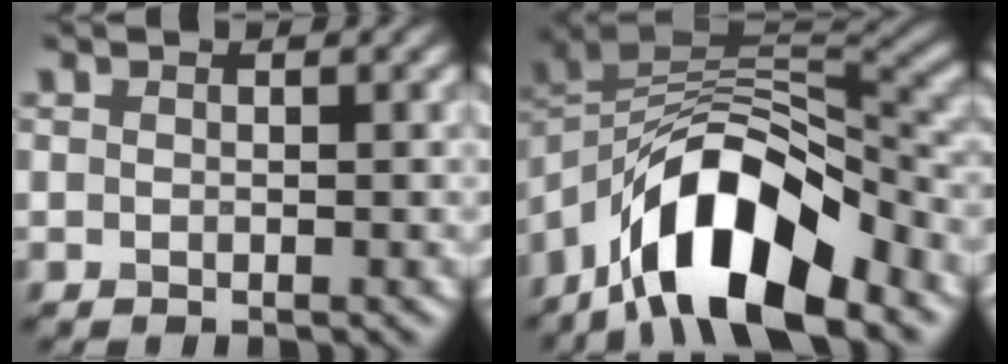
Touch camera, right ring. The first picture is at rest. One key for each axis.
{"total": 12.7, "fx": -7.1, "fy": 5.2, "fz": 9.1, "tx": -0.144, "ty": 0.009, "tz": -0.134}